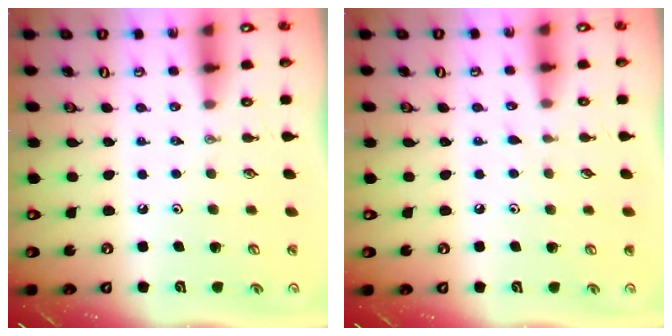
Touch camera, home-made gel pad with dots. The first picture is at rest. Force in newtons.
{"total": 2.2, "press": 2.2, "slide": 0.3}